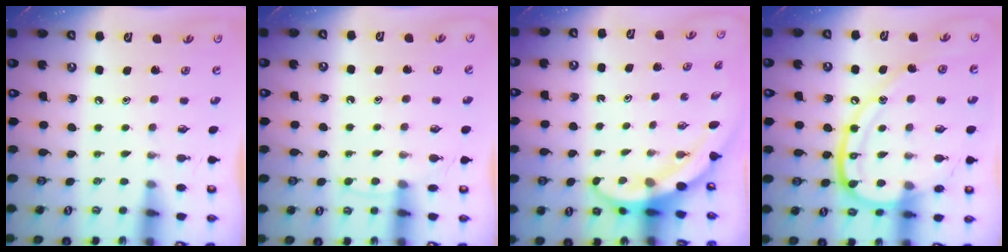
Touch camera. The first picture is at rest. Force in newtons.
{"total": 6.0, "press": 6.0, "slide": 0.7}
{"total": 5.2, "press": 5.1, "slide": 1.3}
{"total": 18.1, "press": 18.0, "slide": 1.8}